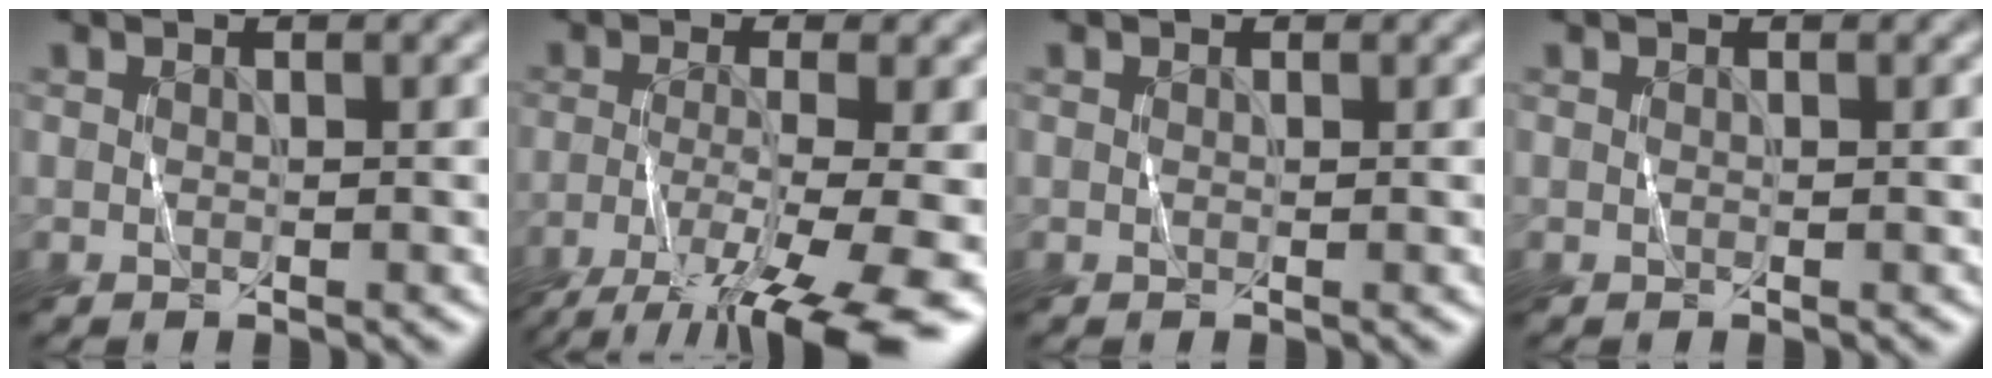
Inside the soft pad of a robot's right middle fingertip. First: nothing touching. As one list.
[{"total": 10.9, "force": [-6.6, 2.5, 8.3], "torque": [-0.151, -0.018, -0.107]}, {"total": 0.0}, {"total": 0.0}]